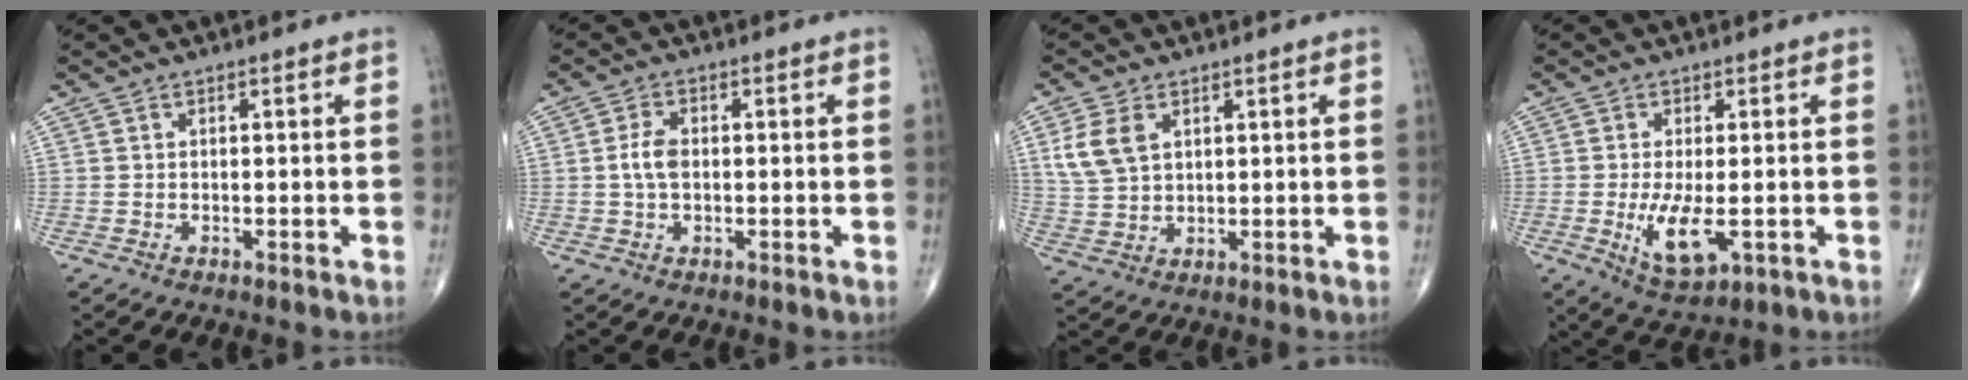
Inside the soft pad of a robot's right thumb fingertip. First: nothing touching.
{"total": 3.7, "force": [0.0, 2.2, 3.0], "torque": [-0.066, 0.006, -0.005]}
{"total": 6.8, "force": [2.5, 4.4, 4.6], "torque": [-0.091, -0.002, 0.057]}
{"total": 7.6, "force": [-1.5, 3.1, 6.8], "torque": [-0.127, -0.020, -0.016]}